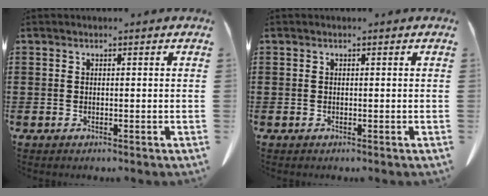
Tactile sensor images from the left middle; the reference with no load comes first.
{"total": 0.0}